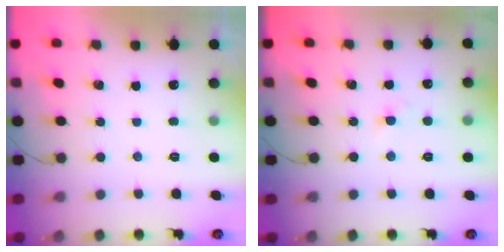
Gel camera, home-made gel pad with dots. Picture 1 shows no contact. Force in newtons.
{"total": 1.8, "press": 1.6, "slide": 0.7}